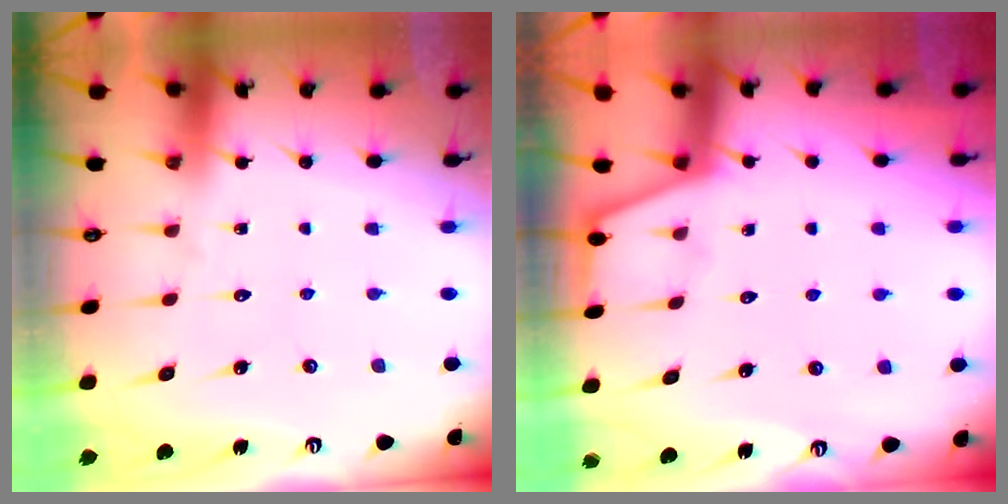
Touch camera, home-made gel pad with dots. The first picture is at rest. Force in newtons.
{"total": 1.1, "press": 1.0, "slide": 0.2}